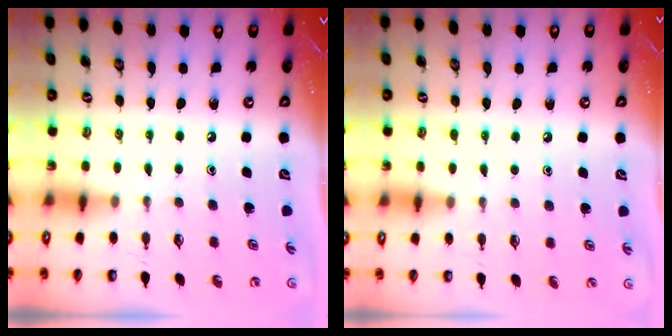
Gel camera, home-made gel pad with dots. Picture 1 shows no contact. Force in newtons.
{"total": 4.5, "press": 4.4, "slide": 0.8}